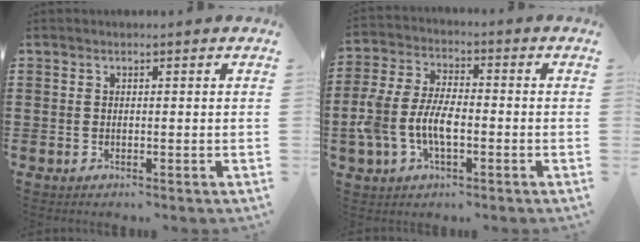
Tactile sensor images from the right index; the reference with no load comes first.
{"total": 7.8, "force": [-2.1, 4.1, 6.2], "torque": [-0.158, -0.002, -0.050]}